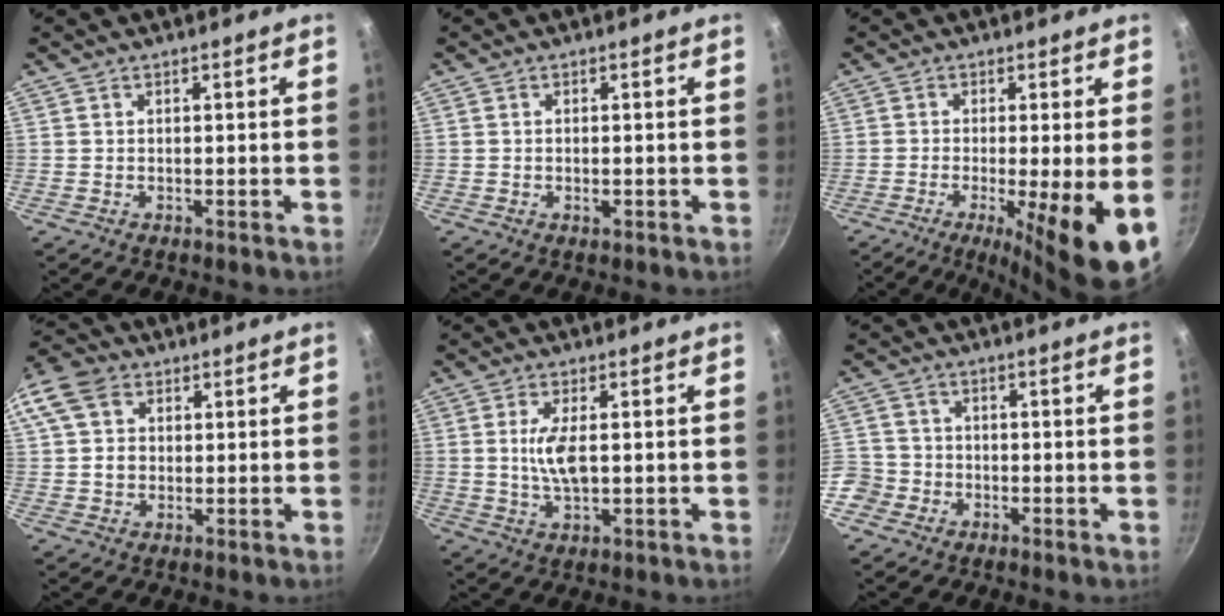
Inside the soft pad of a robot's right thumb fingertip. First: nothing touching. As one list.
[{"total": 1.1, "force": [-0.3, 0.5, 0.9], "torque": [-0.016, 0.001, -0.004]}, {"total": 11.6, "force": [-3.3, 1.3, 11.1], "torque": [-0.180, -0.014, -0.045]}, {"total": 13.5, "force": [3.9, 10.7, 7.2], "torque": [-0.159, 0.026, 0.063]}, {"total": 6.1, "force": [0.5, 2.4, 5.6], "torque": [-0.112, -0.002, 0.011]}, {"total": 7.7, "force": [-2.9, 6.8, 2.2], "torque": [-0.037, 0.036, -0.058]}]